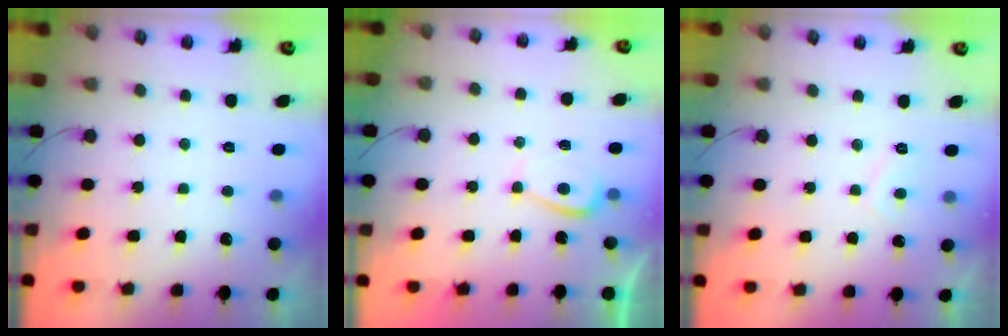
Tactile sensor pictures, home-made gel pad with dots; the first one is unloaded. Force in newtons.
{"total": 1.4, "press": 1.3, "slide": 0.5}
{"total": 1.3, "press": 1.2, "slide": 0.6}